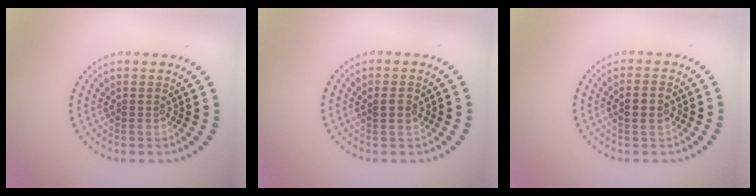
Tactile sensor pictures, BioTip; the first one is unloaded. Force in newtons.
{"total": 0.8, "press": 0.7, "slide": 0.4}
{"total": 2.0, "press": 1.9, "slide": 0.5}